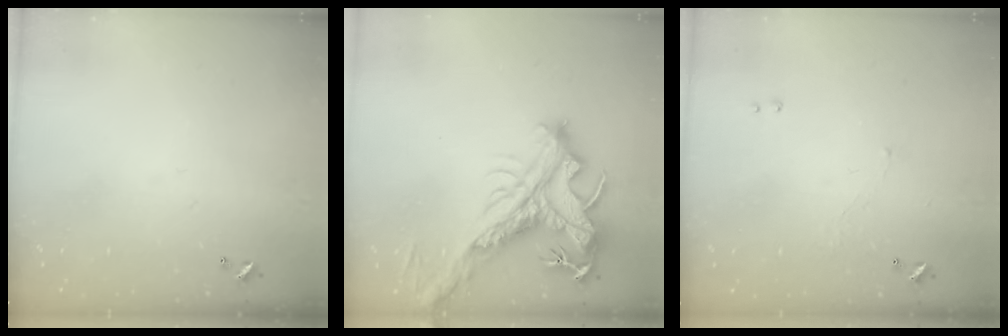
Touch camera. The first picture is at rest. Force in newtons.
{"total": 9.3, "press": 9.1, "slide": 2.0}
{"total": 1.3, "press": 1.2, "slide": 0.5}